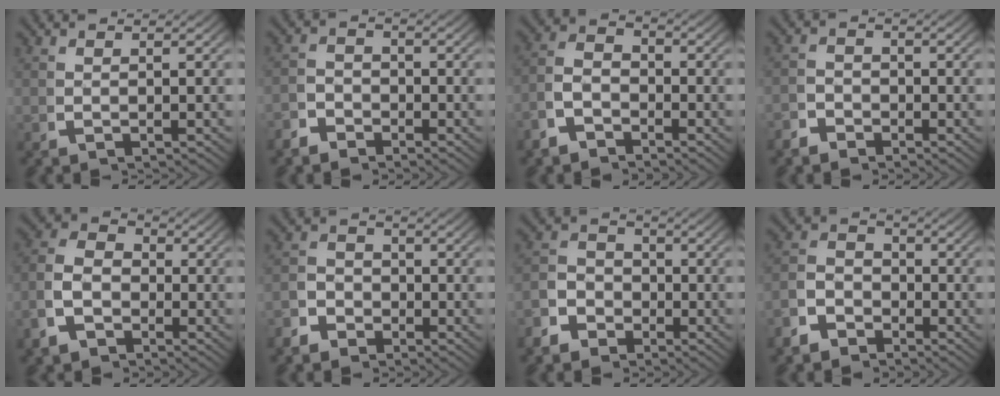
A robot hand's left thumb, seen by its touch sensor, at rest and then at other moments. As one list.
[{"total": 2.4, "force": [-1.9, 1.3, 0.4], "torque": [0.000, -0.013, -0.038]}, {"total": 4.4, "force": [-1.5, 3.2, 2.6], "torque": [-0.052, -0.015, -0.028]}, {"total": 2.0, "force": [-1.7, 1.1, 0.2], "torque": [0.004, -0.010, -0.034]}, {"total": 6.8, "force": [-1.0, 5.4, 3.9], "torque": [-0.076, -0.014, -0.019]}, {"total": 3.3, "force": [-1.8, 2.6, 1.1], "torque": [-0.011, -0.010, -0.035]}, {"total": 5.3, "force": [-1.9, 4.5, 2.2], "torque": [-0.023, -0.007, -0.041]}, {"total": 4.8, "force": [-2.2, 3.8, 2.1], "torque": [-0.027, -0.012, -0.041]}]